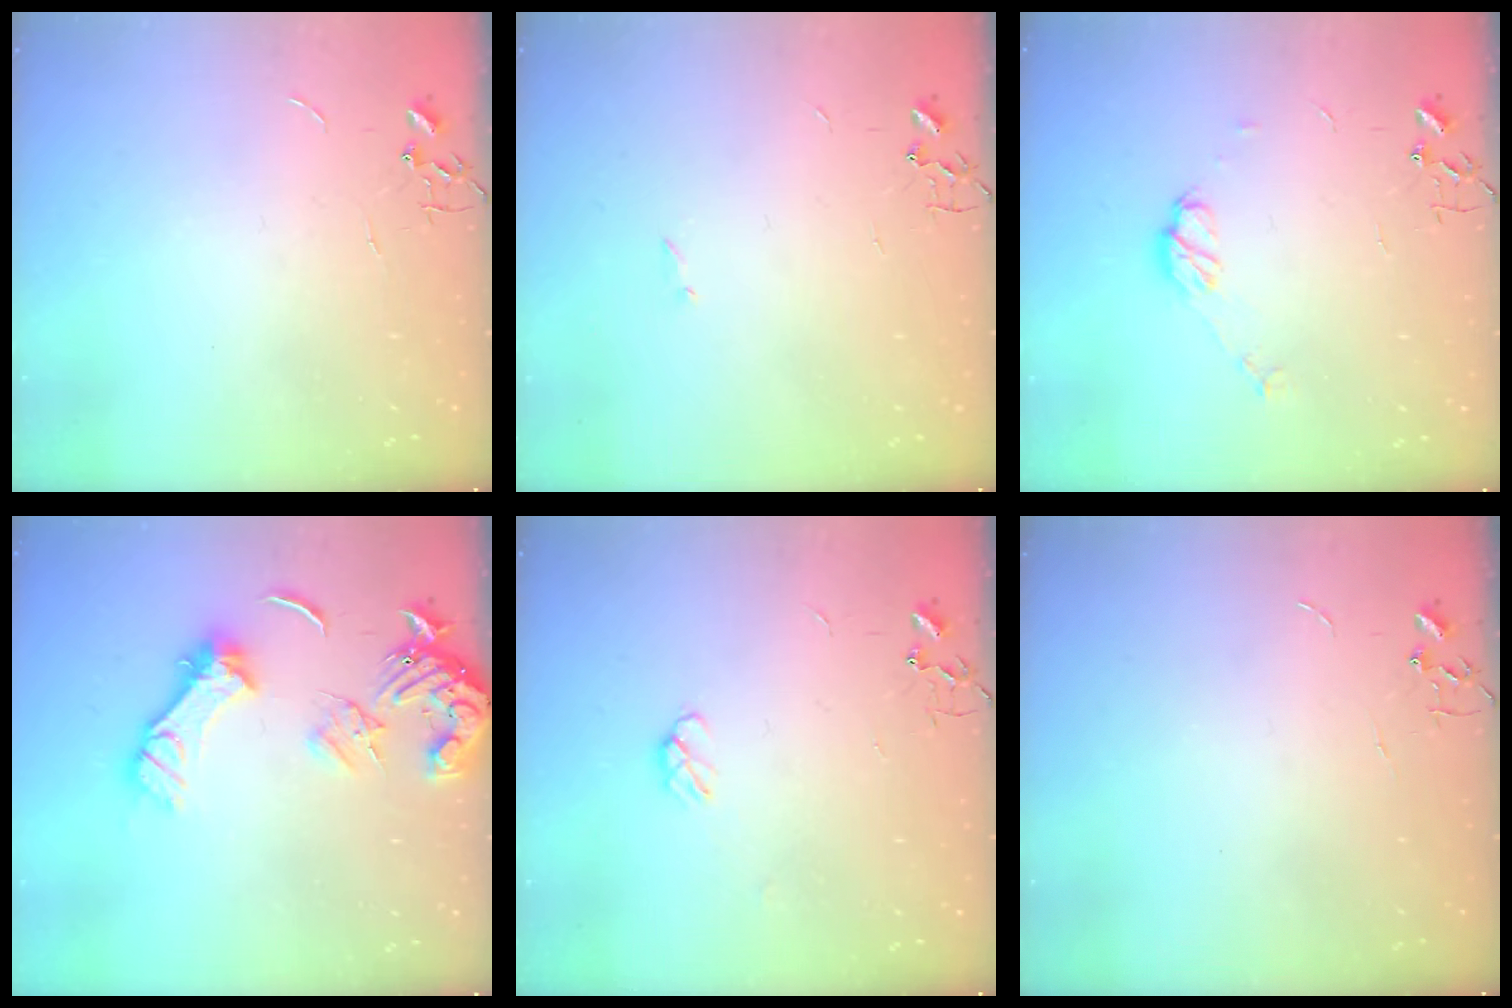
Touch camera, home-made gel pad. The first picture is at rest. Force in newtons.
{"total": 0.8, "press": 0.8, "slide": 0.2}
{"total": 7.6, "press": 7.6, "slide": 0.3}
{"total": 13.9, "press": 13.6, "slide": 2.7}
{"total": 4.4, "press": 4.3, "slide": 0.7}
{"total": 0.0}